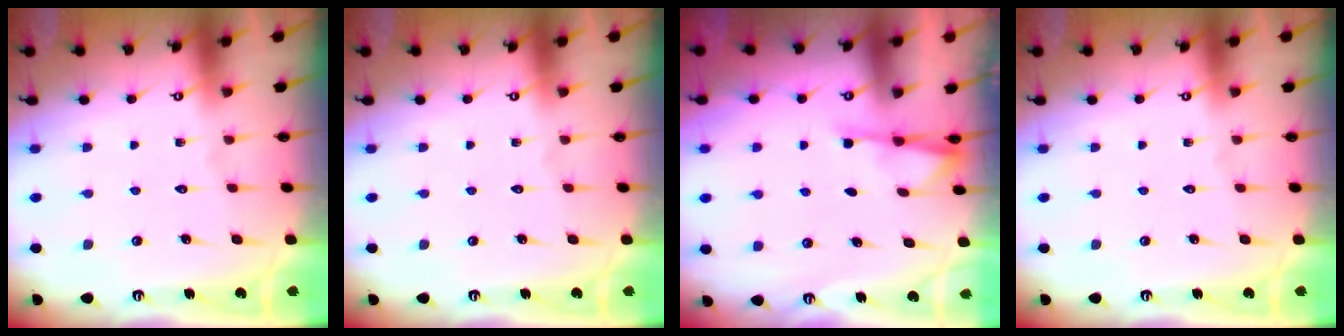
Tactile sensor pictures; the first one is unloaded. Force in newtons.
{"total": 0.0}
{"total": 2.4, "press": 2.3, "slide": 0.4}
{"total": 0.0}